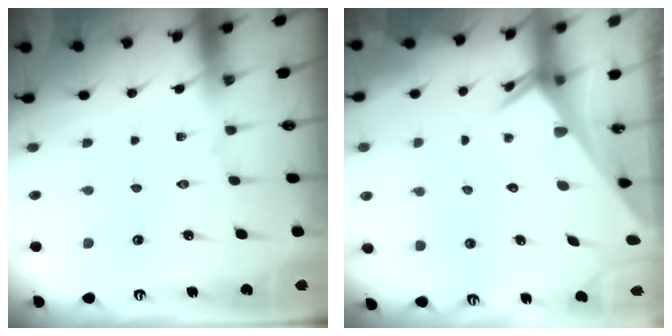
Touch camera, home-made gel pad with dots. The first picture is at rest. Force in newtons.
{"total": 2.7, "press": 2.7, "slide": 0.1}